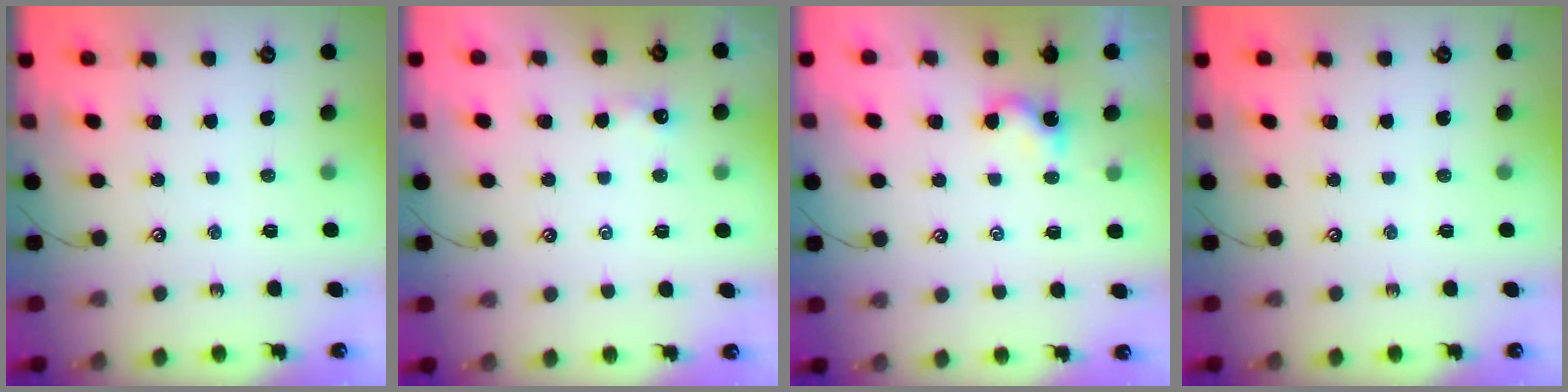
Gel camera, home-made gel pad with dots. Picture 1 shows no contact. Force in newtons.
{"total": 1.7, "press": 1.7, "slide": 0.3}
{"total": 0.0}
{"total": 0.0}